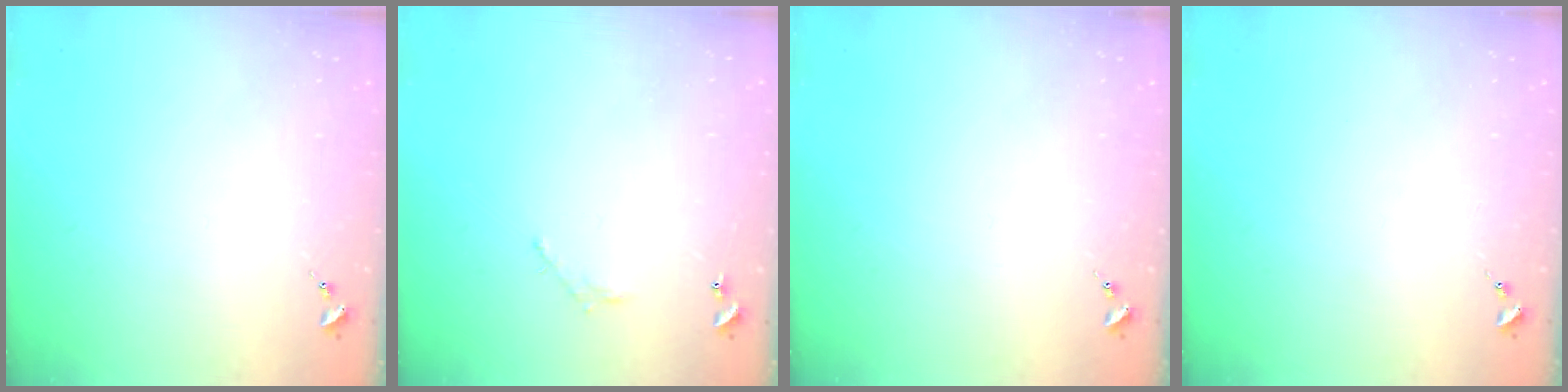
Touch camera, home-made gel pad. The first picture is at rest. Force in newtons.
{"total": 4.3, "press": 4.3, "slide": 0.2}
{"total": 0.0}
{"total": 0.0}